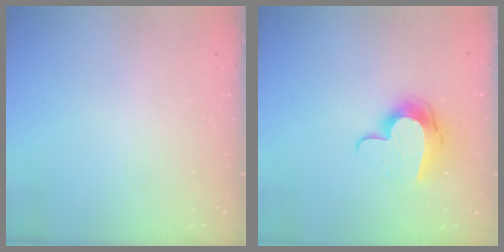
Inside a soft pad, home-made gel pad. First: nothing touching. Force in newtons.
{"total": 11.2, "press": 11.2, "slide": 1.1}